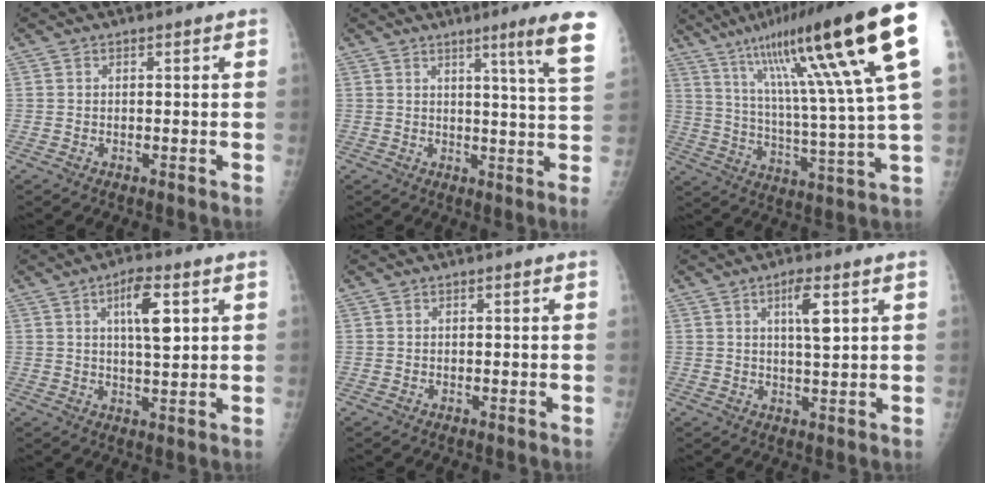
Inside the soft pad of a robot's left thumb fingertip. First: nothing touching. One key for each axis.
{"total": 11.6, "fx": 6.0, "fy": -2.0, "fz": 9.7, "tx": -0.132, "ty": -0.046, "tz": 0.074}
{"total": 27.8, "fx": 13.3, "fy": 2.4, "fz": 24.3, "tx": -0.380, "ty": -0.027, "tz": 0.207}
{"total": 7.8, "fx": 2.8, "fy": 2.3, "fz": 6.9, "tx": -0.107, "ty": -0.009, "tz": 0.046}
{"total": 0.0}
{"total": 5.5, "fx": 2.2, "fy": 1.1, "fz": 5.0, "tx": -0.087, "ty": -0.009, "tz": 0.040}